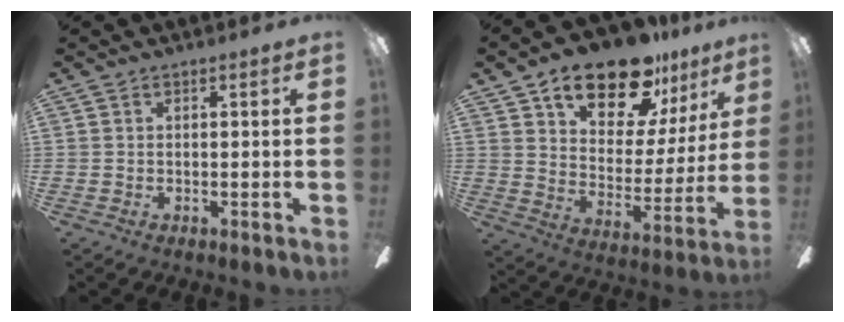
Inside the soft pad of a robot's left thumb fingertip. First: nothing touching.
{"total": 19.8, "force": [14.0, 9.1, 10.7], "torque": [-0.171, -0.081, 0.240]}